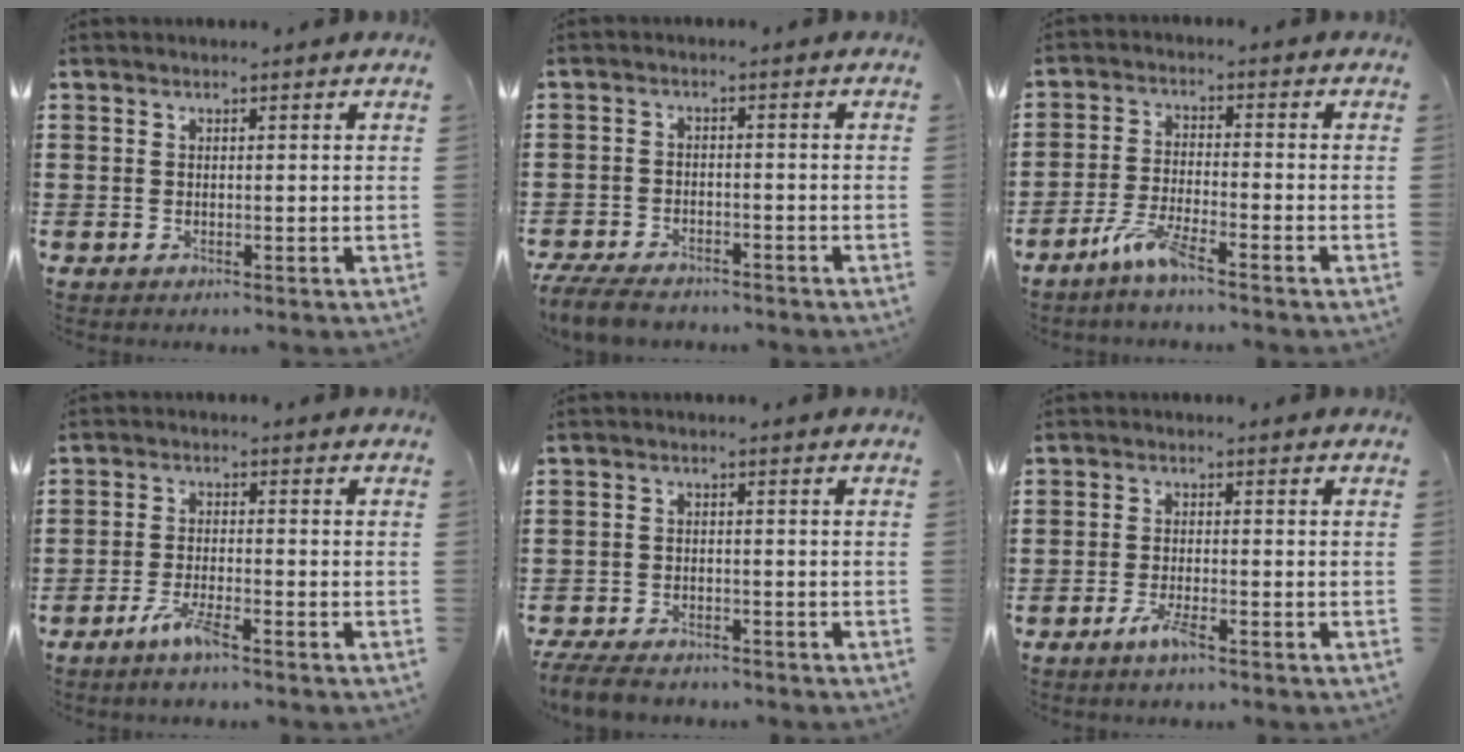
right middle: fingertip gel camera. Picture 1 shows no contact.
{"total": 4.6, "force": [-4.3, 1.2, 1.2], "torque": [-0.031, 0.001, -0.087]}
{"total": 5.1, "force": [-3.8, 0.3, 3.4], "torque": [-0.082, -0.009, -0.074]}
{"total": 4.4, "force": [-2.9, 0.5, 3.2], "torque": [-0.071, -0.005, -0.056]}
{"total": 4.1, "force": [-3.8, 1.0, 1.0], "torque": [-0.031, -0.001, -0.082]}
{"total": 3.3, "force": [-2.1, 0.4, 2.5], "torque": [-0.054, -0.003, -0.041]}